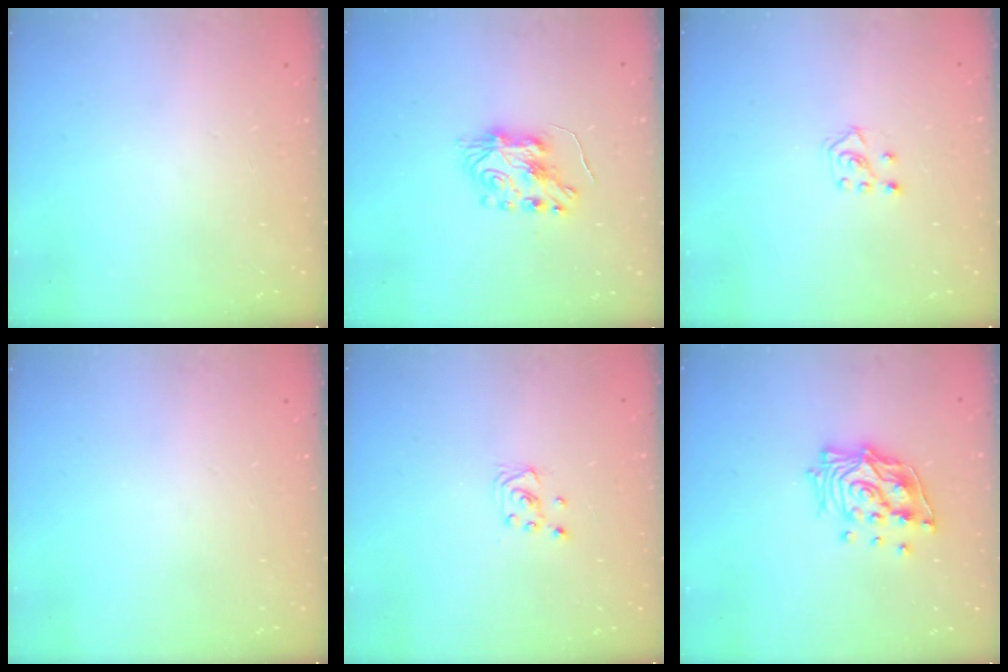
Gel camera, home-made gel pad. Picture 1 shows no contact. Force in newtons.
{"total": 7.3, "press": 7.2, "slide": 0.6}
{"total": 4.6, "press": 4.5, "slide": 0.8}
{"total": 0.0}
{"total": 2.3, "press": 2.3, "slide": 0.2}
{"total": 15.1, "press": 15.0, "slide": 1.8}